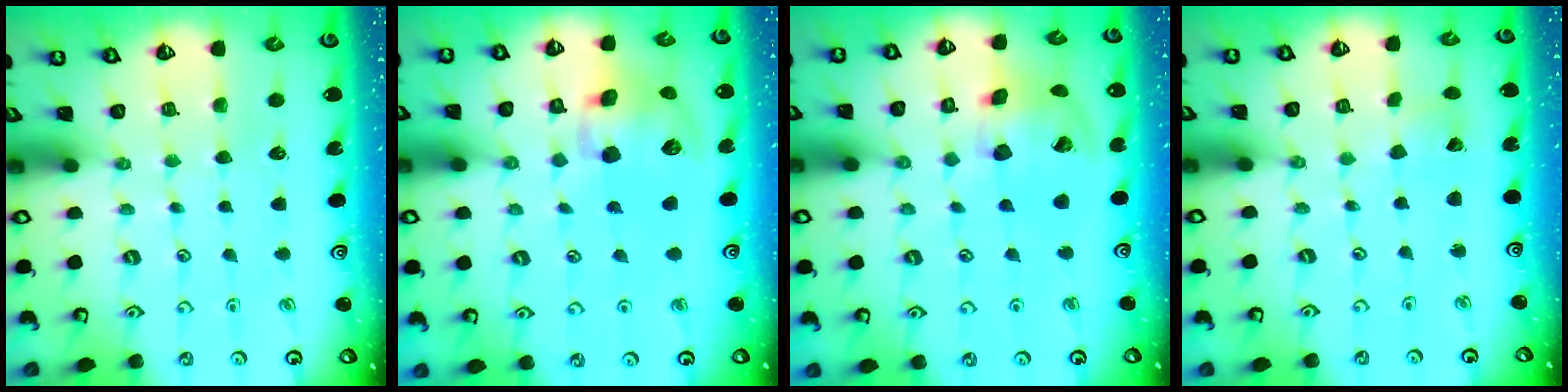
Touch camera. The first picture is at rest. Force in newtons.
{"total": 14.6, "press": 14.4, "slide": 2.3}
{"total": 17.4, "press": 17.2, "slide": 2.6}
{"total": 2.9, "press": 2.9, "slide": 0.2}